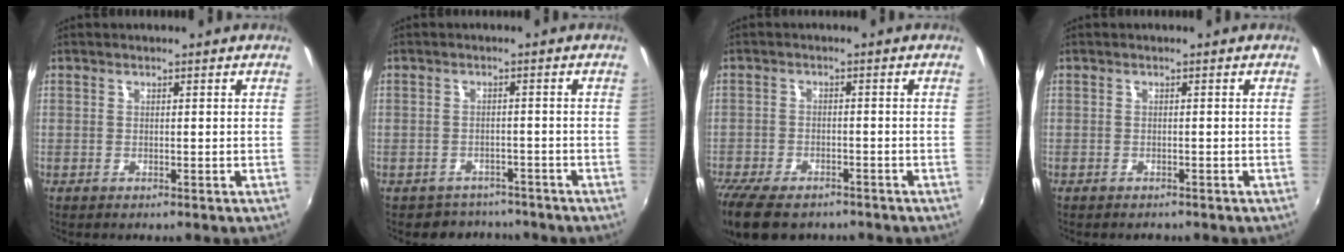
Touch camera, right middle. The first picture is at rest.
{"total": 5.7, "force": [-4.9, 3.0, 0.4], "torque": [-0.018, 0.003, -0.071]}
{"total": 12.0, "force": [-9.2, 5.2, 5.7], "torque": [-0.147, -0.038, -0.159]}
{"total": 1.3, "force": [-1.1, 0.7, 0.2], "torque": [-0.008, -0.004, -0.016]}